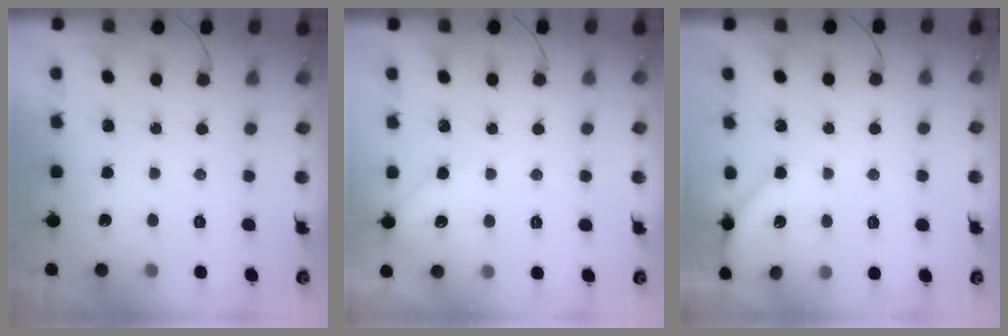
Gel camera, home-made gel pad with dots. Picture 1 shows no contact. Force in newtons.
{"total": 2.4, "press": 2.3, "slide": 0.4}
{"total": 3.5, "press": 3.4, "slide": 0.4}